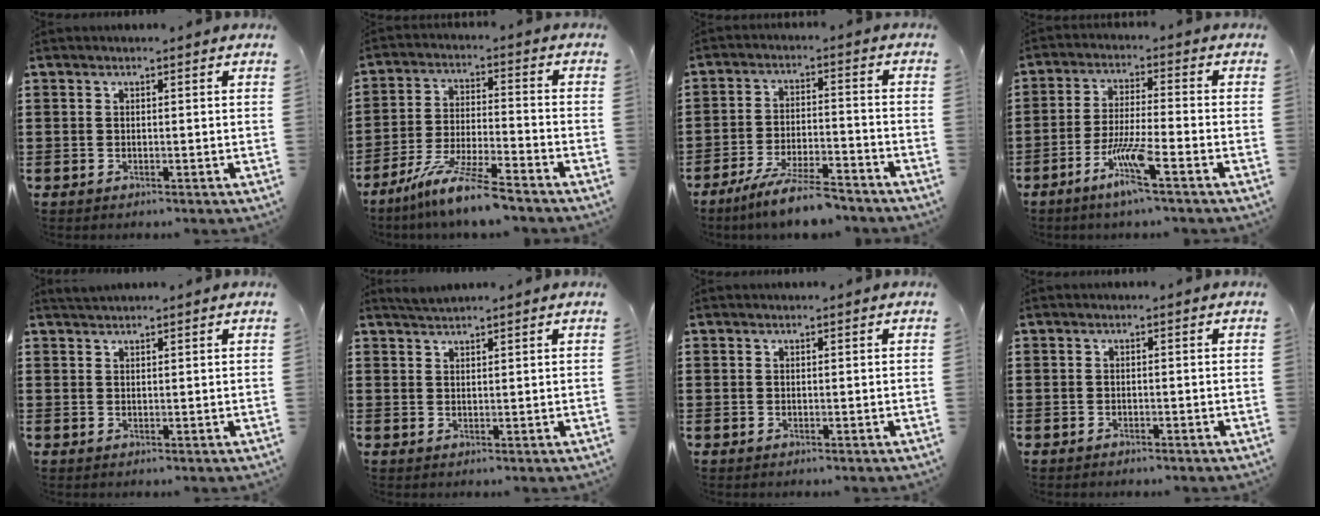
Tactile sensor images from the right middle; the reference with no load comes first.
{"total": 9.2, "force": [-7.6, -0.1, 5.2], "torque": [-0.109, -0.007, -0.151]}
{"total": 7.8, "force": [-6.7, 0.6, 3.8], "torque": [-0.082, -0.003, -0.128]}
{"total": 7.0, "force": [-4.2, 0.5, 5.6], "torque": [-0.109, -0.009, -0.078]}
{"total": 0.8, "force": [0.7, 0.0, 0.4], "torque": [-0.009, 0.003, 0.012]}
{"total": 1.1, "force": [1.1, -0.2, 0.3], "torque": [-0.008, 0.003, 0.021]}
{"total": 0.0}
{"total": 0.7, "force": [-0.7, 0.3, 0.0], "torque": [-0.001, 0.001, -0.015]}